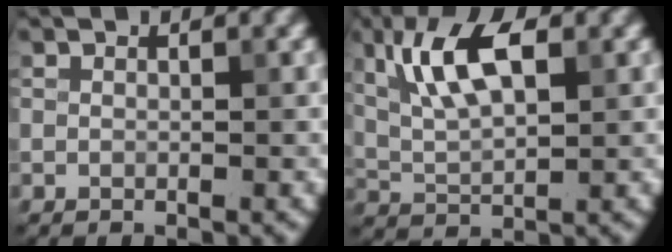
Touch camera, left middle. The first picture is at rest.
{"total": 6.7, "force": [2.5, 2.8, 5.6], "torque": [-0.107, 0.010, 0.044]}